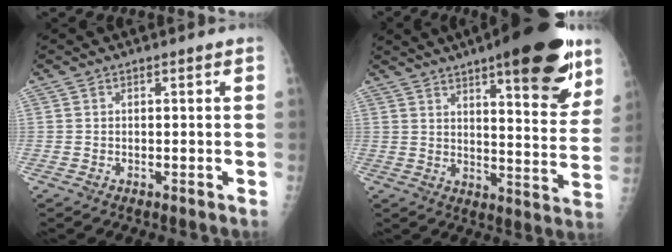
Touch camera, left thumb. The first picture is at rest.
{"total": 21.9, "force": [13.1, 6.1, 16.5], "torque": [-0.194, -0.051, 0.180]}